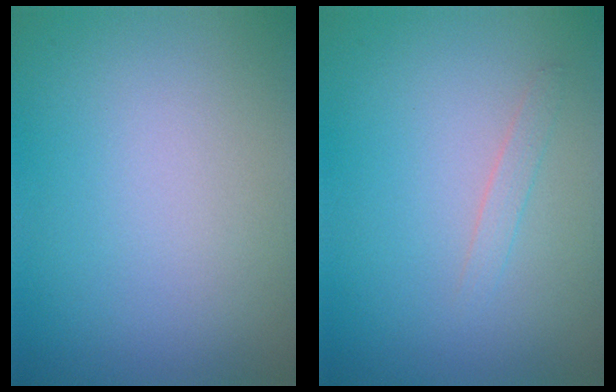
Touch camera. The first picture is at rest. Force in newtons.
{"total": 1.0, "press": 1.0, "slide": 0.1}